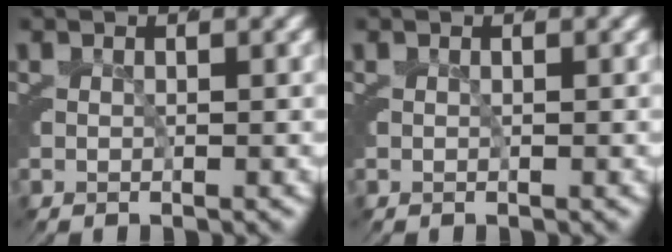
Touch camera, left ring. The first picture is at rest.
{"total": 0.0}